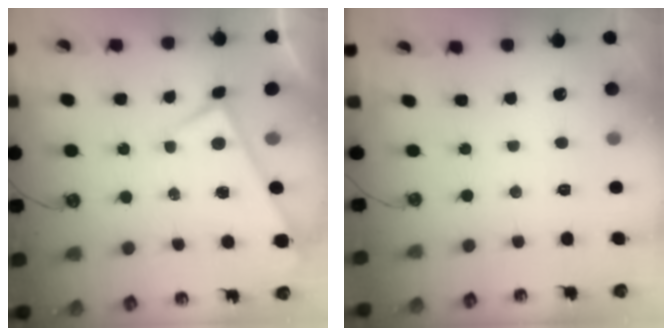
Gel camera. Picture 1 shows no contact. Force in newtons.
{"total": 0.0}